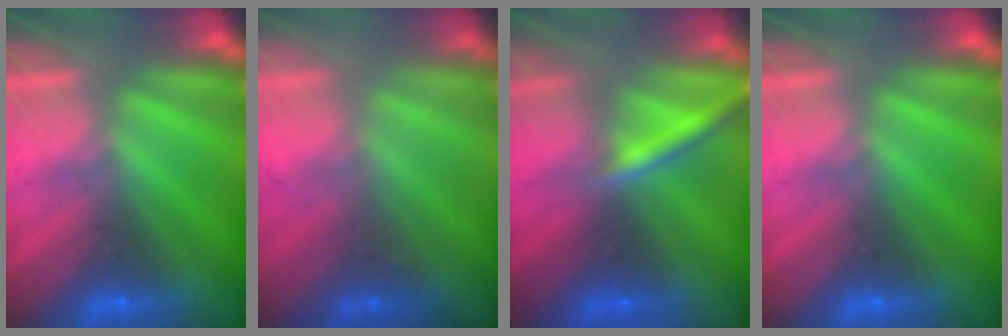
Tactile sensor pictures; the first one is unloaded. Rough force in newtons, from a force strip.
{"total": 1.1}
{"total": 2.3}
{"total": 0.0}